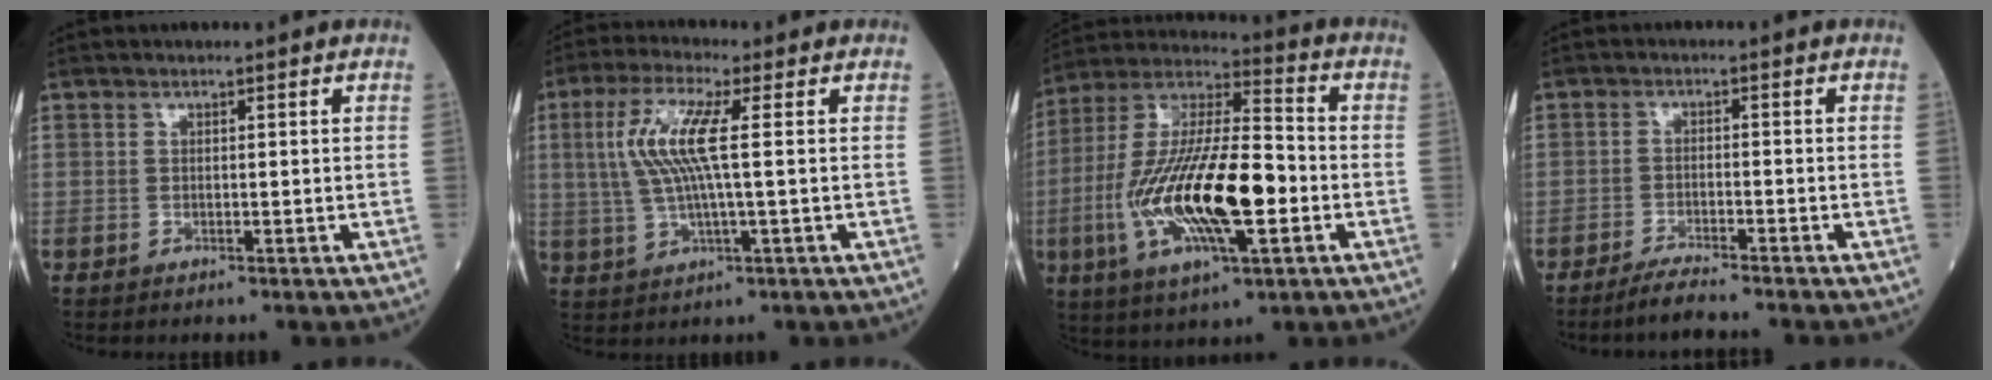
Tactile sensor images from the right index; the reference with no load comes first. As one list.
[{"total": 8.4, "force": [1.4, 0.6, 8.2], "torque": [-0.187, 0.012, 0.029]}, {"total": 20.1, "force": [-4.5, 4.5, 19.0], "torque": [-0.392, -0.007, -0.079]}, {"total": 4.7, "force": [-4.2, -0.7, 2.1], "torque": [-0.039, -0.015, -0.073]}]